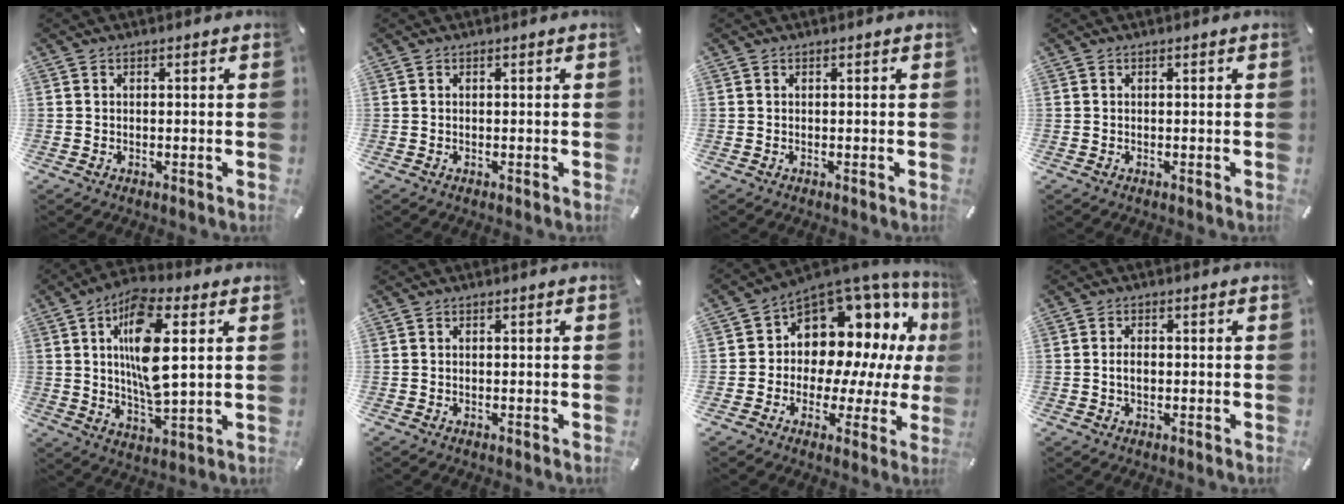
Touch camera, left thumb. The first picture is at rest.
{"total": 0.0}
{"total": 0.0}
{"total": 0.0}
{"total": 14.9, "force": [3.6, 5.9, 13.2], "torque": [-0.251, -0.005, 0.056]}
{"total": 0.0}
{"total": 12.0, "force": [5.4, 9.2, 5.5], "torque": [-0.081, -0.071, 0.099]}
{"total": 2.5, "force": [-0.2, 1.5, 2.0], "torque": [-0.047, 0.000, -0.006]}